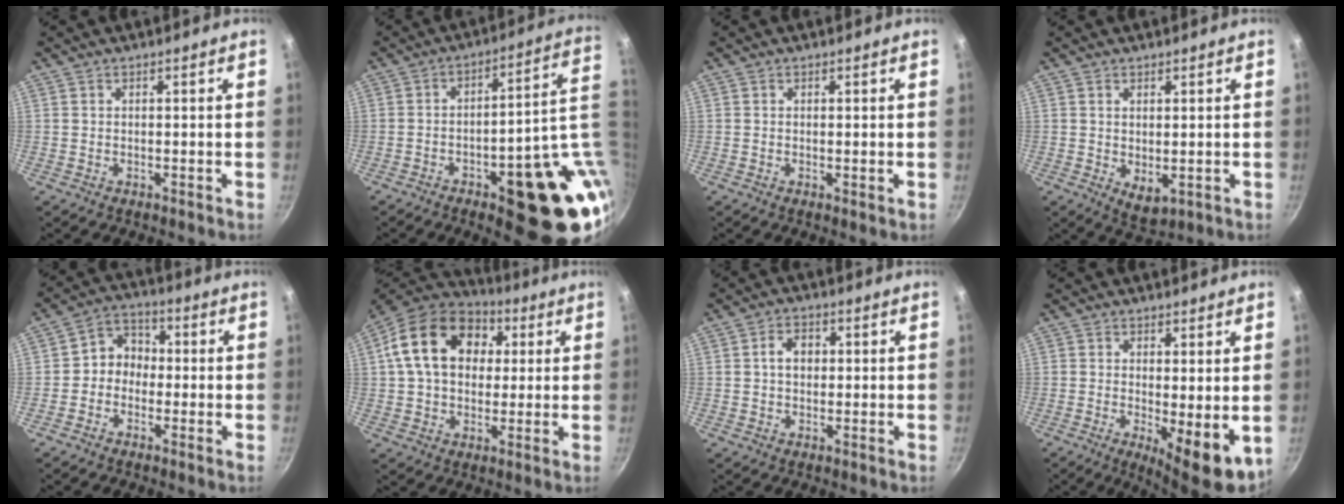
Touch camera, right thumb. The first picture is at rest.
{"total": 22.0, "force": [-2.7, 7.8, 20.4], "torque": [-0.208, 0.005, -0.020]}
{"total": 0.8, "force": [0.0, 0.1, 0.8], "torque": [-0.013, -0.004, -0.001]}
{"total": 4.4, "force": [0.2, 2.3, 3.7], "torque": [-0.055, -0.018, 0.011]}
{"total": 5.9, "force": [-1.0, 5.1, 2.9], "torque": [-0.015, 0.025, -0.034]}
{"total": 18.8, "force": [4.4, 13.8, 11.9], "torque": [-0.187, 0.023, 0.060]}
{"total": 4.2, "force": [0.4, 3.2, 2.7], "torque": [-0.027, 0.009, 0.002]}
{"total": 8.5, "force": [-0.9, 2.5, 8.1], "torque": [-0.105, -0.013, -0.003]}